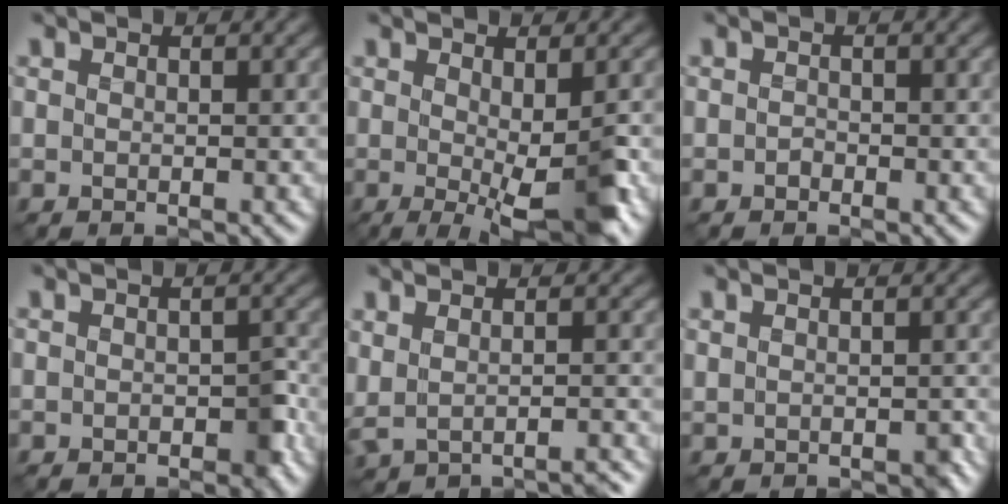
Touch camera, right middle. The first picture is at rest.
{"total": 5.7, "force": [-1.0, 1.2, 5.5], "torque": [-0.092, -0.008, -0.018]}
{"total": 0.8, "force": [-0.6, 0.5, 0.2], "torque": [-0.002, 0.000, -0.018]}
{"total": 3.1, "force": [-1.3, 1.7, 2.2], "torque": [-0.031, -0.007, -0.022]}
{"total": 2.0, "force": [-0.7, 1.0, 1.6], "torque": [-0.019, -0.005, 0.000]}
{"total": 2.0, "force": [-0.6, 1.3, 1.4], "torque": [-0.022, -0.007, -0.005]}